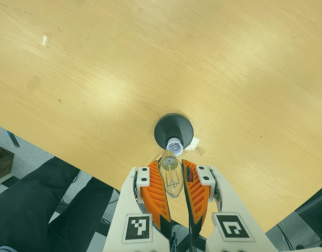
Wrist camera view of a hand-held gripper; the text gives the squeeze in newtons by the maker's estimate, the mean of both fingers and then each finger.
{"total": 20.6, "left": 25.8, "right": 15.4}